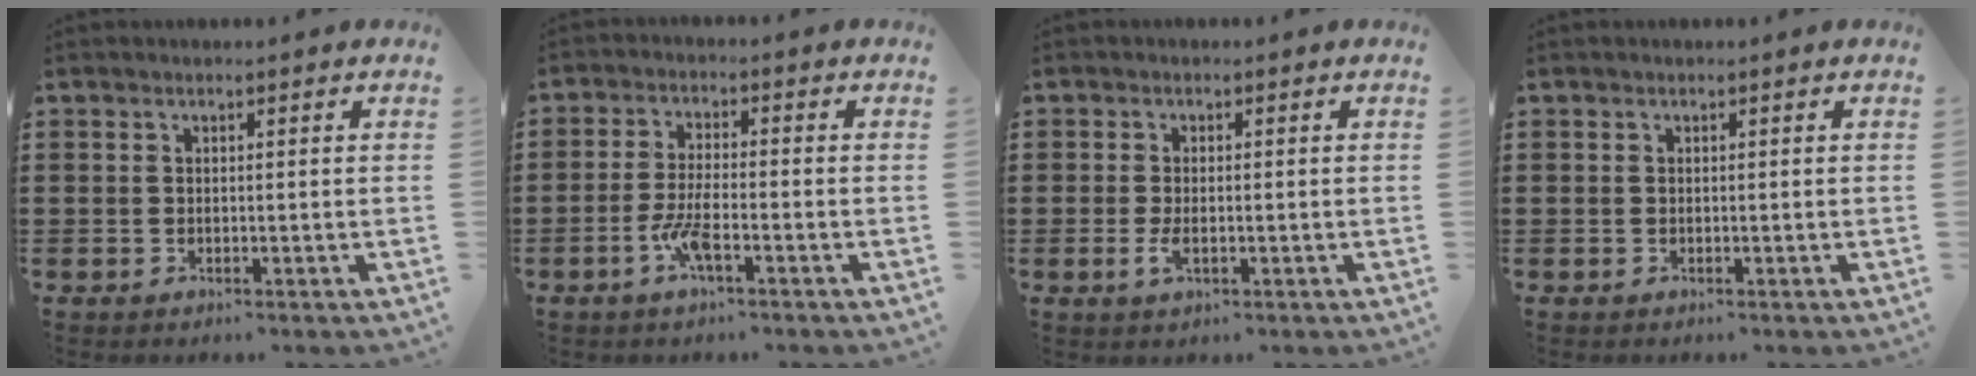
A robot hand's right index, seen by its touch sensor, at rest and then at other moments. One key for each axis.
{"total": 5.2, "fx": -2.6, "fy": 0.9, "fz": 4.4, "tx": -0.099, "ty": -0.007, "tz": -0.053}
{"total": 2.4, "fx": -0.5, "fy": 0.9, "fz": 2.1, "tx": -0.048, "ty": -0.006, "tz": -0.010}
{"total": 0.0}